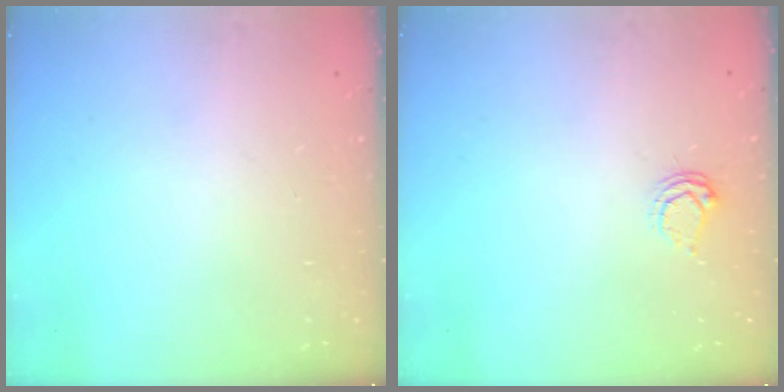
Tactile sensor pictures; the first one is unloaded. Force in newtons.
{"total": 3.6, "press": 3.6, "slide": 0.3}